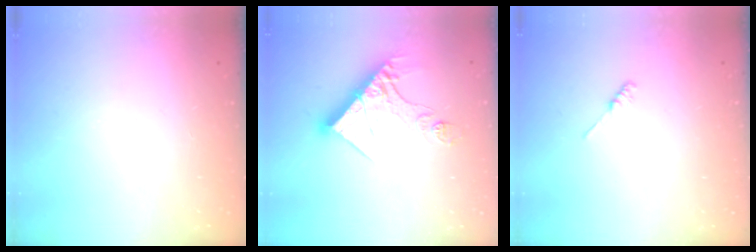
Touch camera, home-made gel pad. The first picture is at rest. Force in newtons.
{"total": 15.5, "press": 15.4, "slide": 1.4}
{"total": 1.2, "press": 1.1, "slide": 0.3}